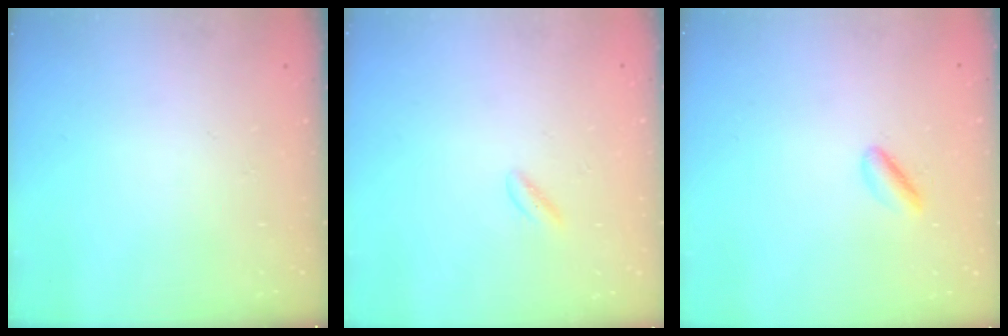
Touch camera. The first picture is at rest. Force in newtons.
{"total": 1.7, "press": 1.5, "slide": 0.7}
{"total": 2.7, "press": 2.5, "slide": 1.0}